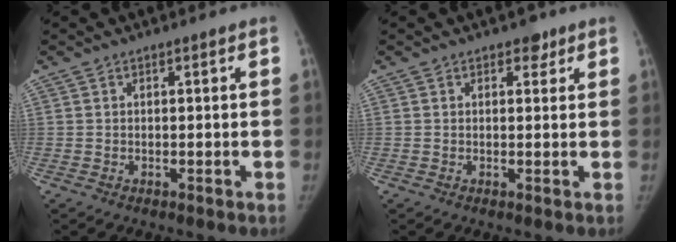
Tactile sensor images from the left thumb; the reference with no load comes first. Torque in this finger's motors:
{"motor_torque": [0.21, 0.07, 0.39, -0.31, 0.08]}